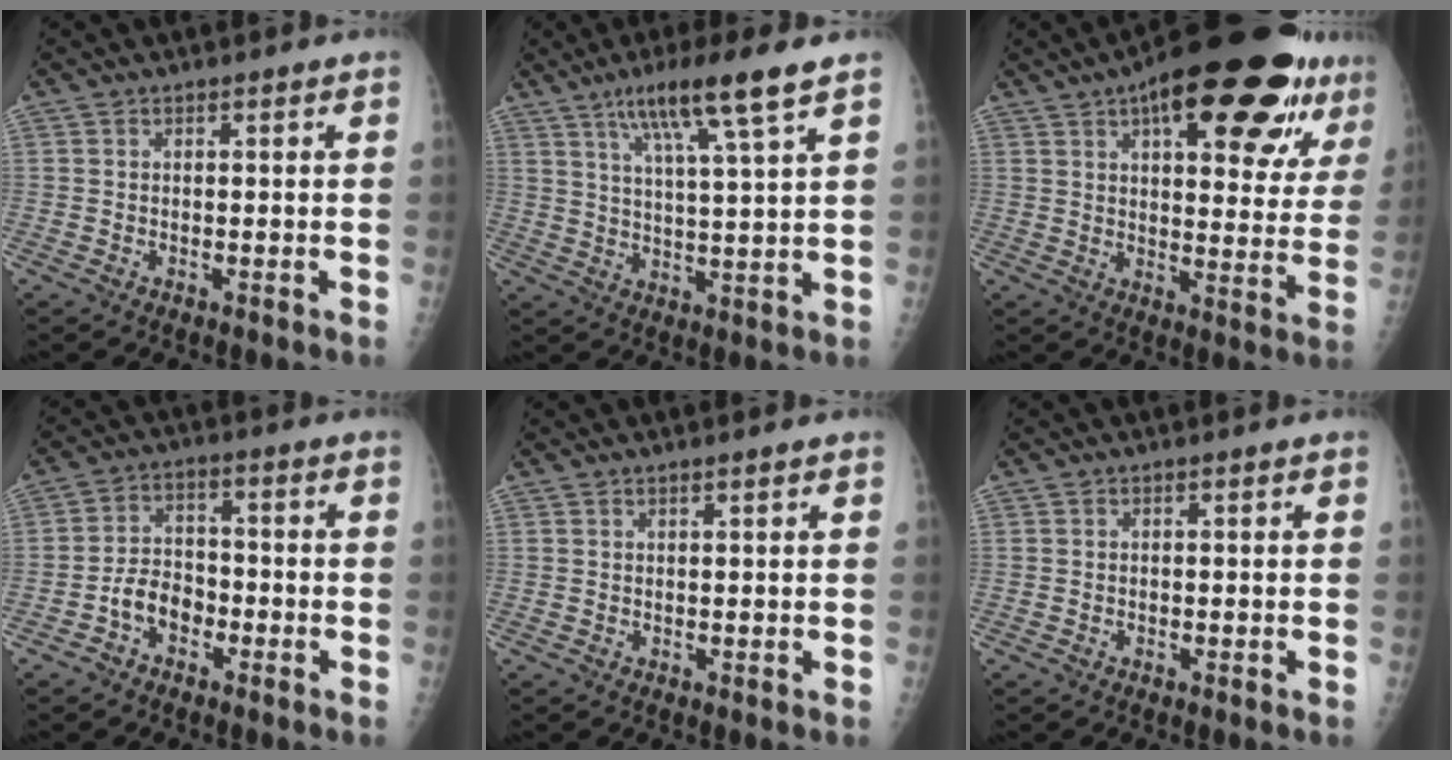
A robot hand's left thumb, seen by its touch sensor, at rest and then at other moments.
{"total": 11.6, "force": [6.9, 0.3, 9.4], "torque": [-0.166, -0.020, 0.118]}
{"total": 26.1, "force": [13.7, 9.4, 20.2], "torque": [-0.259, -0.010, 0.192]}
{"total": 6.3, "force": [-2.9, 4.5, 3.4], "torque": [-0.044, 0.032, -0.057]}
{"total": 0.7, "force": [0.5, 0.0, 0.5], "torque": [-0.009, -0.001, 0.010]}
{"total": 0.0}